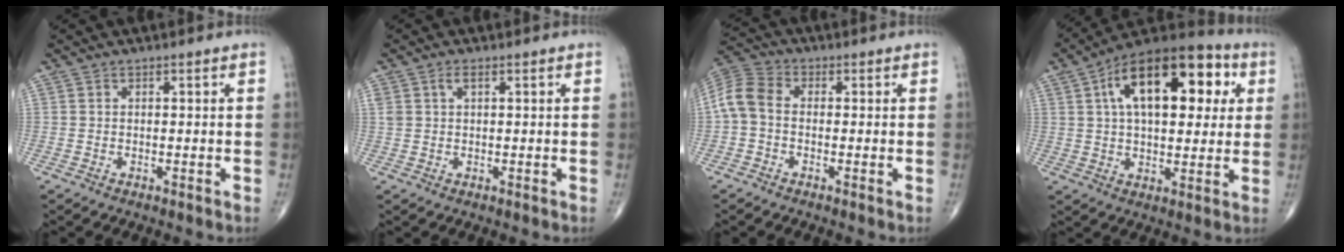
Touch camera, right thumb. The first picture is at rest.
{"total": 2.0, "force": [0.9, 1.0, 1.5], "torque": [-0.036, 0.008, 0.022]}
{"total": 6.8, "force": [-0.6, 4.6, 5.0], "torque": [-0.101, 0.019, -0.027]}
{"total": 22.1, "force": [6.6, 11.3, 17.8], "torque": [-0.247, 0.020, 0.094]}